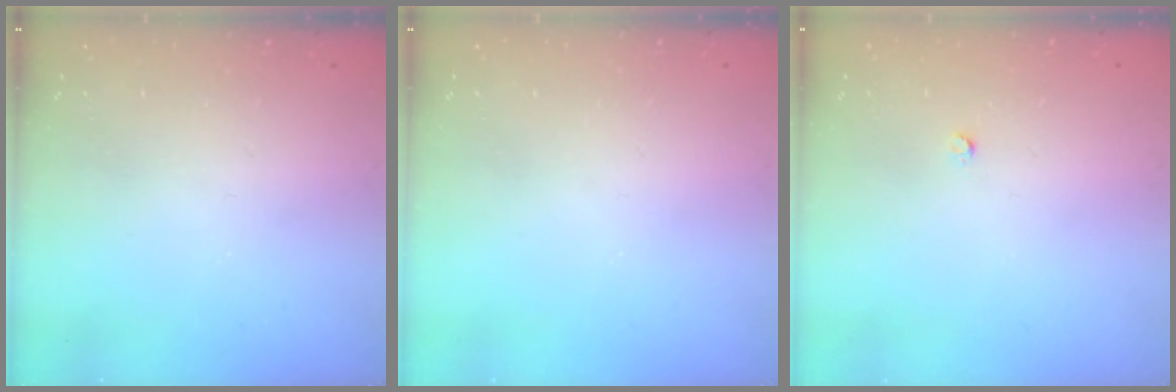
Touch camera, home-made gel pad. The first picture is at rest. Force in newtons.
{"total": 0.0}
{"total": 2.2, "press": 2.2, "slide": 0.3}